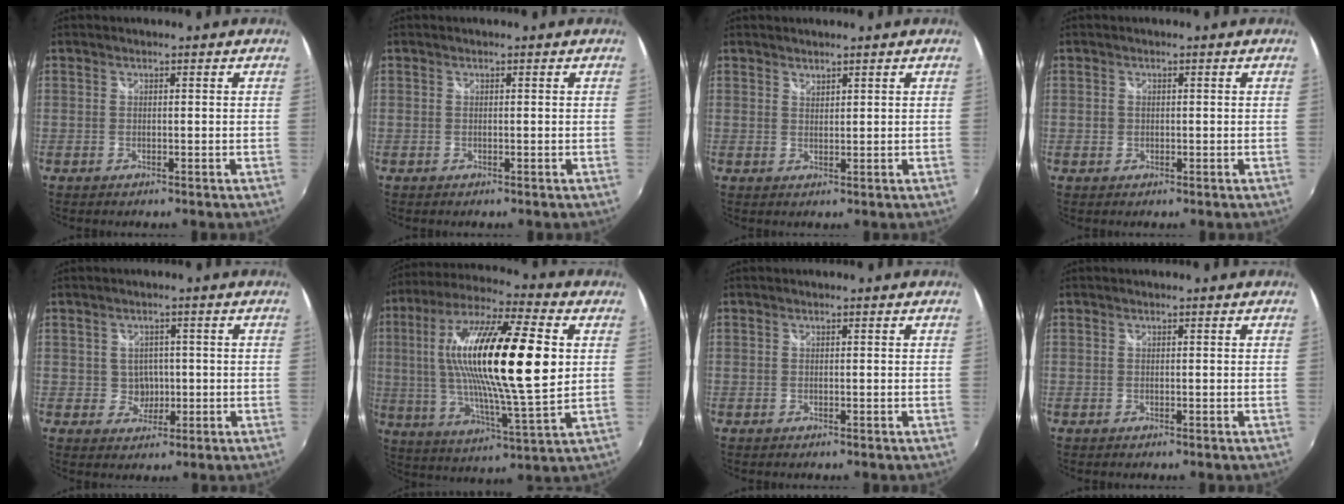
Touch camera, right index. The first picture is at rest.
{"total": 0.0}
{"total": 1.3, "force": [1.2, 0.4, 0.2], "torque": [0.000, 0.001, 0.021]}
{"total": 1.2, "force": [-0.1, 1.2, 0.4], "torque": [-0.005, 0.000, -0.002]}
{"total": 3.5, "force": [0.0, 3.4, 0.7], "torque": [-0.015, 0.008, 0.005]}
{"total": 24.2, "force": [4.2, 4.8, 23.4], "torque": [-0.423, 0.010, 0.065]}
{"total": 0.0}
{"total": 0.0}